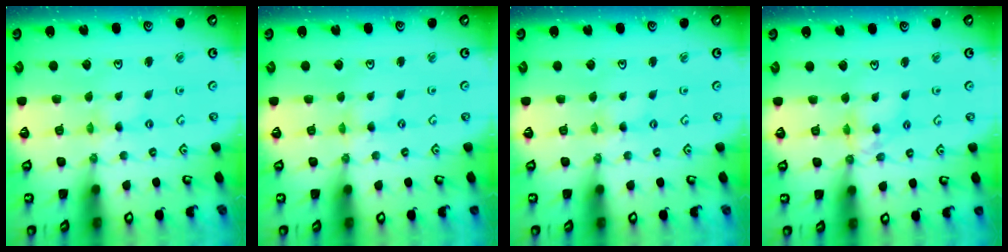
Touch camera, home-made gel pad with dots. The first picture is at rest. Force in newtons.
{"total": 0.0}
{"total": 0.0}
{"total": 8.6, "press": 8.6, "slide": 0.6}